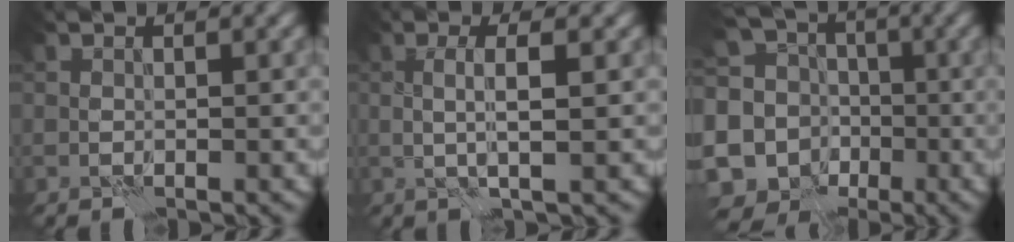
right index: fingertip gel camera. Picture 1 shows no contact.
{"total": 2.7, "force": [0.2, 0.2, 2.7], "torque": [-0.045, 0.004, 0.002]}
{"total": 10.8, "force": [-3.2, 9.2, 4.7], "torque": [-0.106, 0.001, -0.061]}